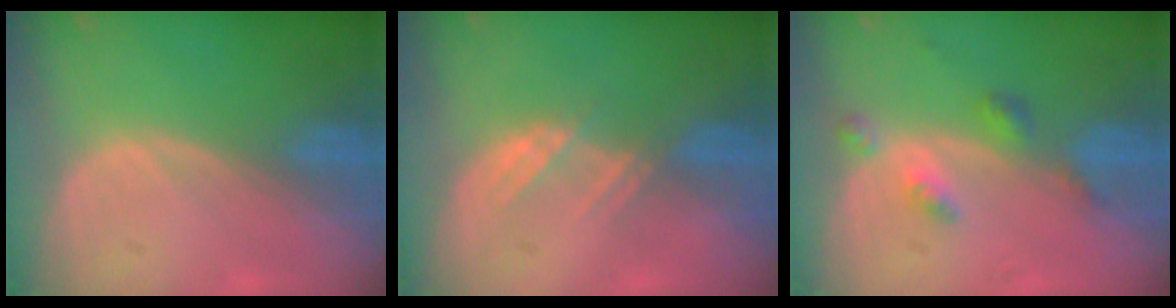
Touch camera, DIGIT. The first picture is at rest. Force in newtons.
{"total": 3.0, "press": 2.9, "slide": 0.7}
{"total": 4.2, "press": 3.9, "slide": 1.6}